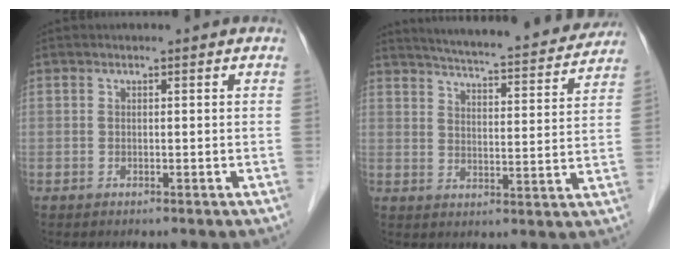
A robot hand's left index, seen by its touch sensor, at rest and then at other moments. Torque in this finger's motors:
{"motor_torque": [-0.41, -1.15, 0.23, 0.09]}